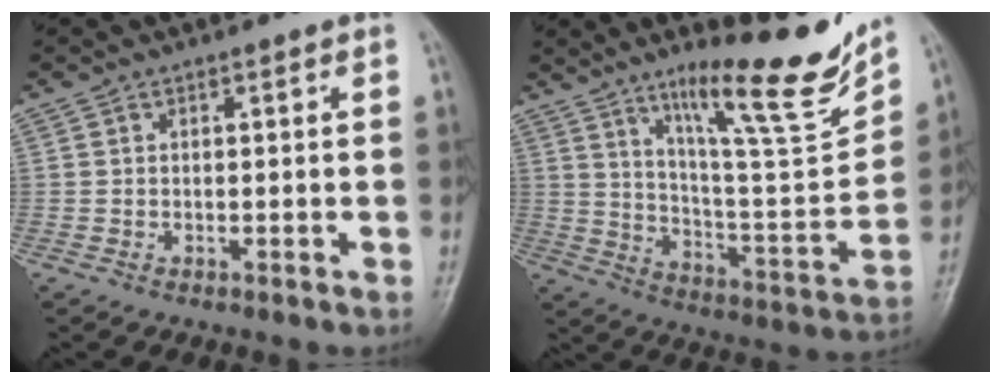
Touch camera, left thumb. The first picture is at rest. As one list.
[{"total": 19.7, "force": [13.7, 2.9, 13.9], "torque": [-0.182, -0.089, 0.229]}]